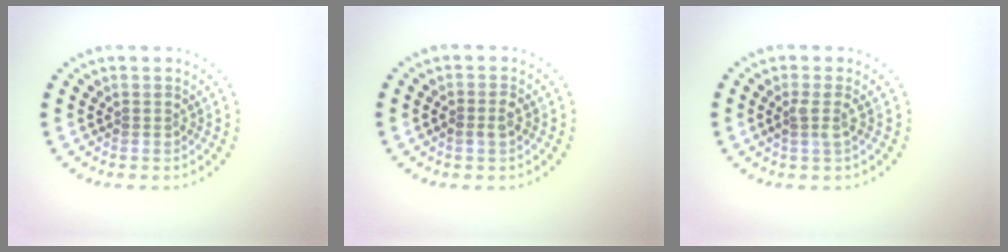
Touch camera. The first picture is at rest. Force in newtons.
{"total": 1.4, "press": 1.3, "slide": 0.3}
{"total": 1.2, "press": 1.0, "slide": 0.6}